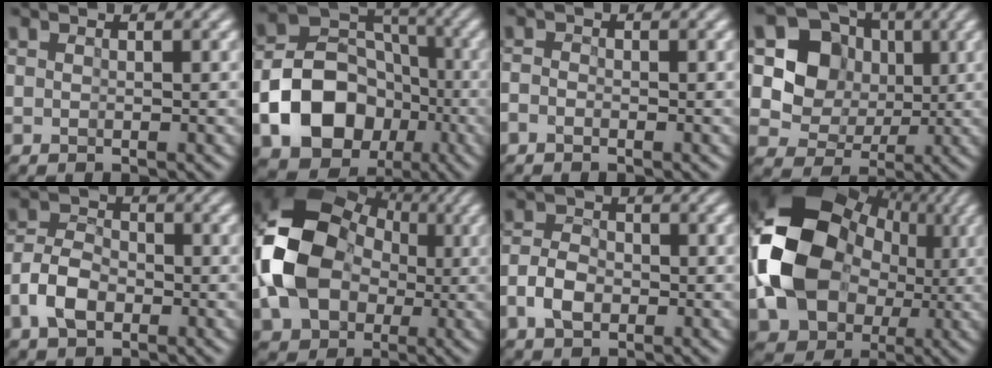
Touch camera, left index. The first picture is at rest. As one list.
[{"total": 12.3, "force": [-4.2, 9.6, 6.5], "torque": [-0.122, -0.018, -0.091]}, {"total": 1.1, "force": [-0.8, 0.6, 0.5], "torque": [-0.004, 0.007, -0.014]}, {"total": 7.3, "force": [1.3, 6.4, 3.2], "torque": [-0.041, 0.007, 0.019]}, {"total": 4.2, "force": [-2.0, 2.5, 2.7], "torque": [-0.057, 0.007, -0.038]}, {"total": 11.7, "force": [-1.2, 9.1, 7.3], "torque": [-0.154, 0.010, -0.031]}, {"total": 3.2, "force": [-1.4, 2.0, 2.1], "torque": [-0.047, 0.006, -0.027]}, {"total": 14.7, "force": [-0.2, 11.6, 9.0], "torque": [-0.178, 0.002, -0.015]}]